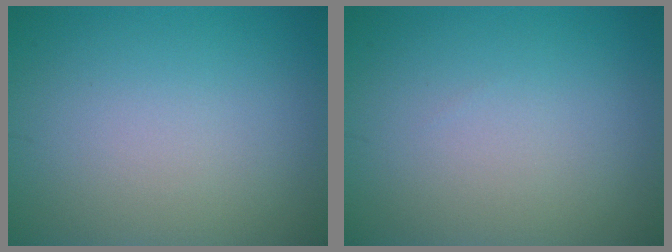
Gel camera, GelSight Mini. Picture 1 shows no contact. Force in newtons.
{"total": 0.0}